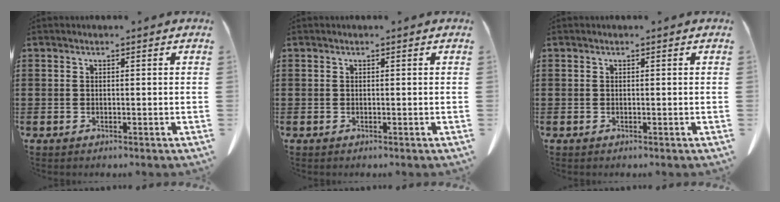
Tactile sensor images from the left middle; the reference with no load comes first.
{"total": 0.0}
{"total": 0.0}